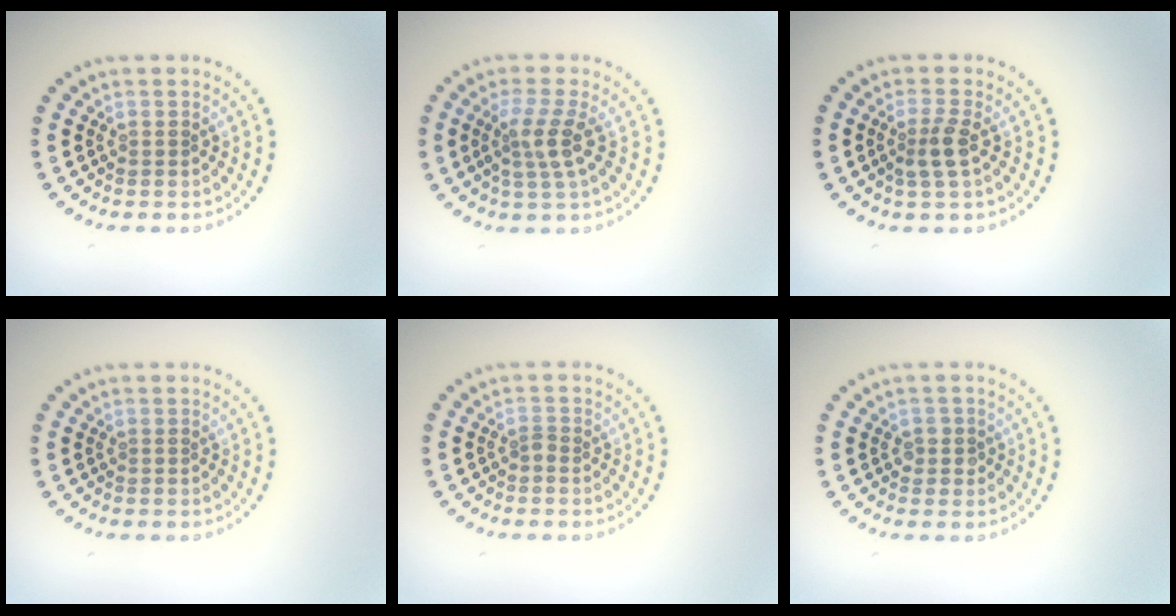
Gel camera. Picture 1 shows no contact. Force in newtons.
{"total": 2.7, "press": 2.2, "slide": 1.6}
{"total": 2.2, "press": 1.9, "slide": 1.2}
{"total": 0.0}
{"total": 0.7, "press": 0.5, "slide": 0.5}
{"total": 1.3, "press": 1.2, "slide": 0.6}